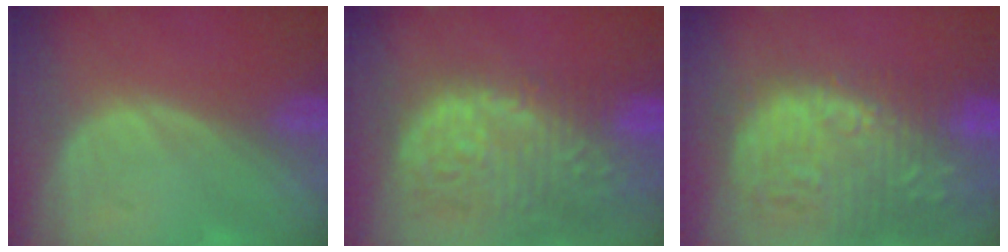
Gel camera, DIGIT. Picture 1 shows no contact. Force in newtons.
{"total": 14.7, "press": 12.1, "slide": 8.4}
{"total": 16.0, "press": 13.2, "slide": 9.0}